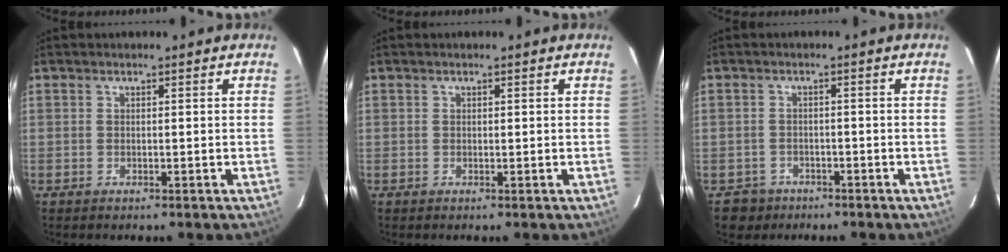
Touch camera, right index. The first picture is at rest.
{"total": 0.0}
{"total": 3.6, "force": [-2.0, 2.9, -0.7], "torque": [0.012, 0.011, -0.033]}